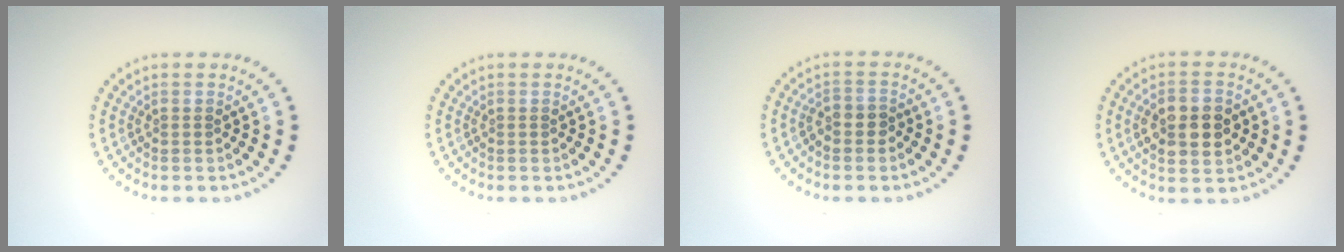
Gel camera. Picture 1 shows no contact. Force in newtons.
{"total": 0.0}
{"total": 1.9, "press": 1.7, "slide": 0.8}
{"total": 4.6, "press": 4.6, "slide": 0.1}